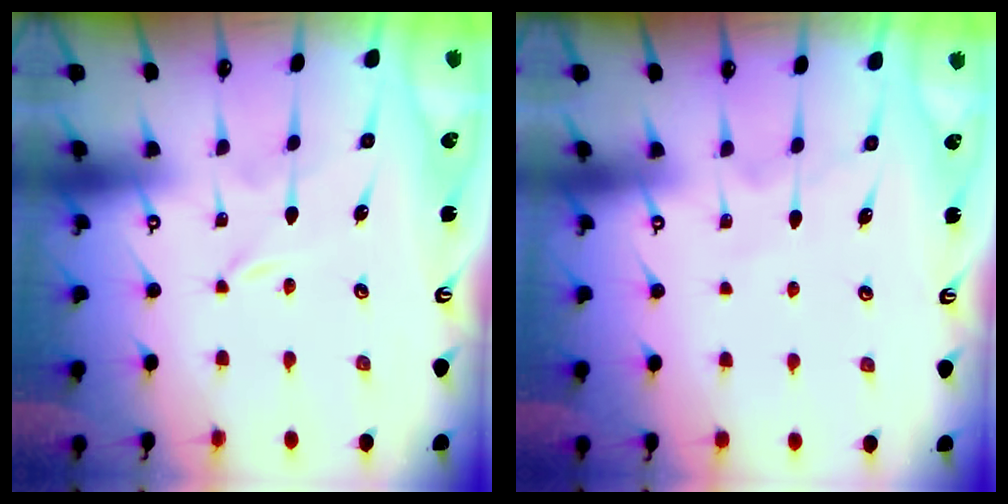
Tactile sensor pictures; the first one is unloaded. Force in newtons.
{"total": 6.0, "press": 5.9, "slide": 0.8}